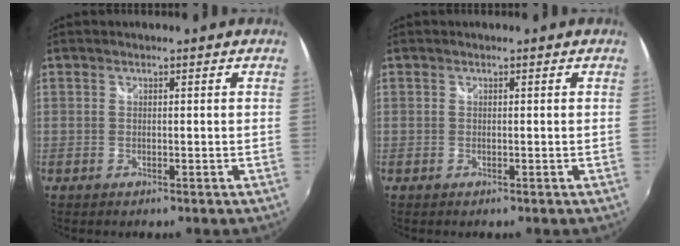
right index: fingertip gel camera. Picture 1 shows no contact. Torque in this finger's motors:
{"motor_torque": [-0.01, 0.01, 0.00, 0.00]}